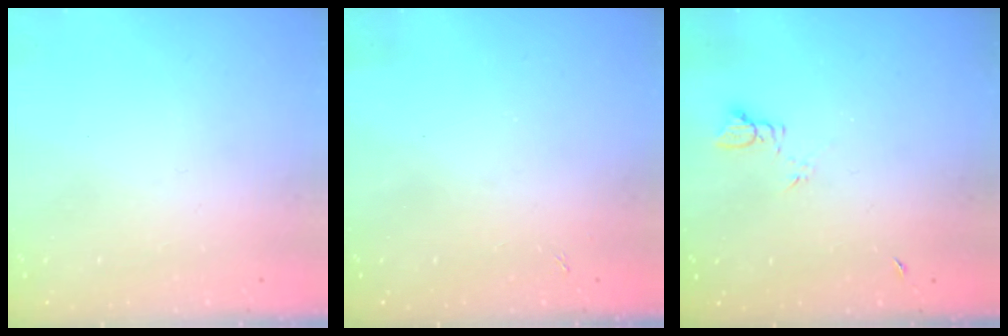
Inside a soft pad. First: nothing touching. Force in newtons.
{"total": 1.7, "press": 1.6, "slide": 0.3}
{"total": 3.5, "press": 3.4, "slide": 0.5}